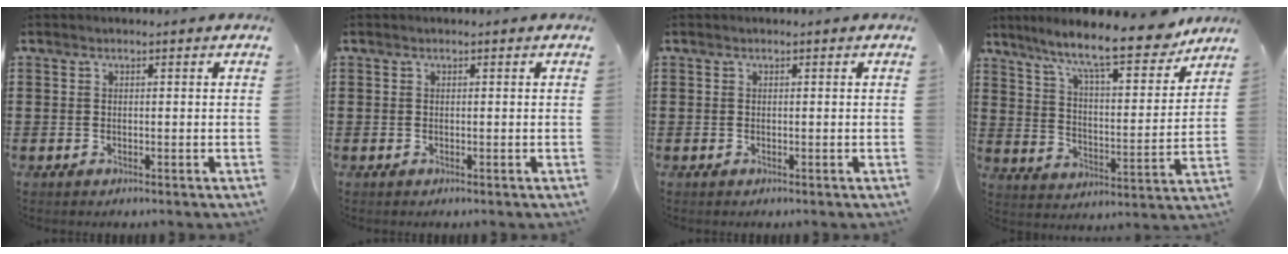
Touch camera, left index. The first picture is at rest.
{"total": 0.0}
{"total": 0.0}
{"total": 11.5, "force": [9.8, 1.1, 5.9], "torque": [-0.126, -0.063, 0.159]}